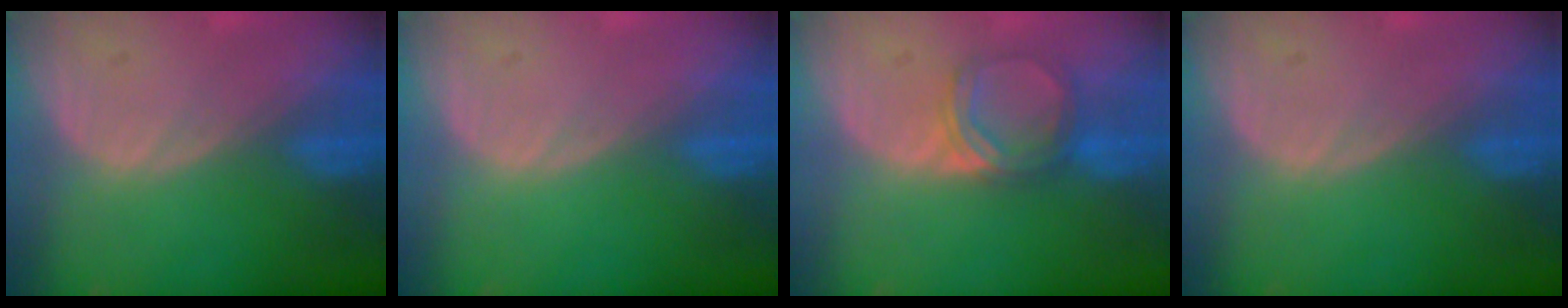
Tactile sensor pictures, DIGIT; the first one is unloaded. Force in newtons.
{"total": 0.0}
{"total": 5.0, "press": 4.6, "slide": 1.9}
{"total": 0.0}